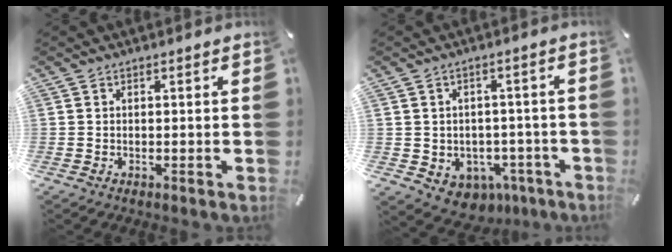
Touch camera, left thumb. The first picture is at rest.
{"total": 5.1, "force": [-0.6, 5.0, 1.0], "torque": [-0.022, -0.001, -0.003]}